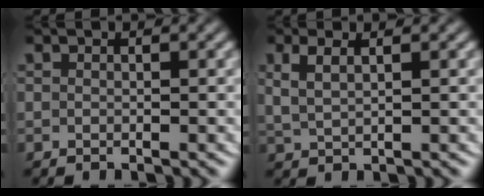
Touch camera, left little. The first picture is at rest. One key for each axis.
{"total": 2.6, "fx": 1.1, "fy": 1.4, "fz": 1.9, "tx": -0.045, "ty": -0.001, "tz": 0.026}